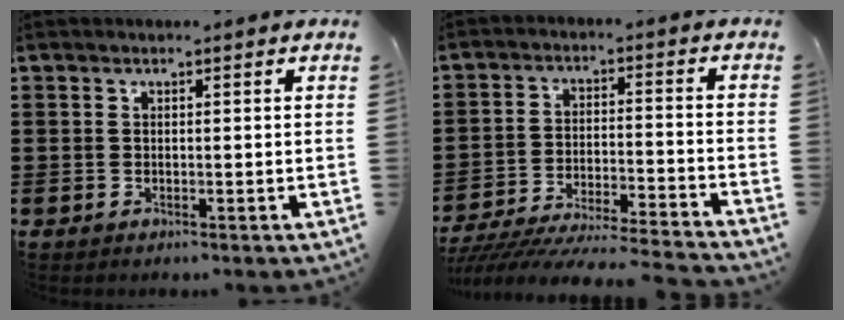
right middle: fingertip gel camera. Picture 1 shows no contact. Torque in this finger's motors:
{"motor_torque": [1.76, -0.37, 0.24, 0.16]}